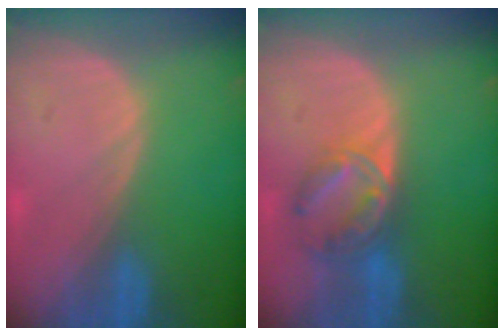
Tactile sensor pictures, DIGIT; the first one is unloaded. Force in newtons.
{"total": 7.2, "press": 6.0, "slide": 3.9}